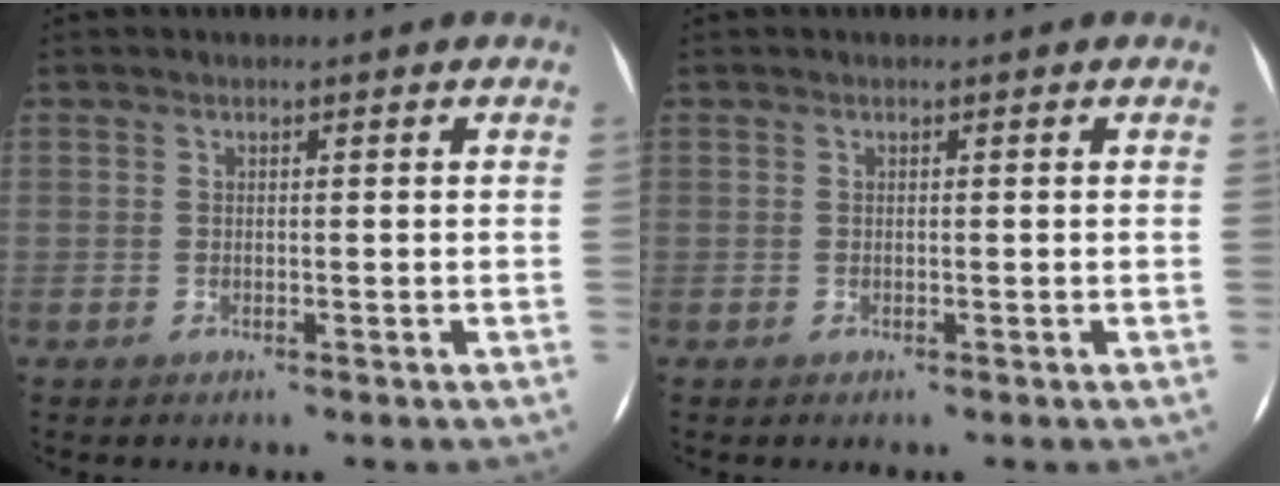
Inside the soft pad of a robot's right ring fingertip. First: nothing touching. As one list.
[{"total": 0.0}]